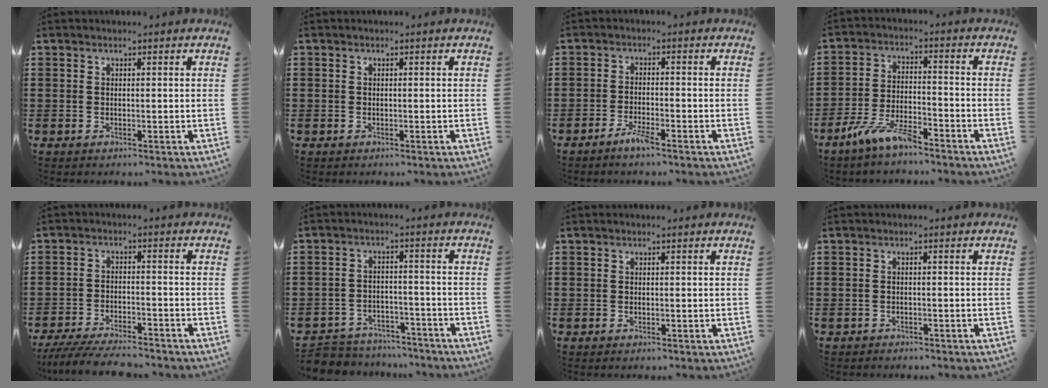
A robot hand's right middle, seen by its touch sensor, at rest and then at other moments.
{"total": 0.6, "force": [-0.3, 0.6, 0.0], "torque": [0.001, 0.005, -0.008]}
{"total": 2.9, "force": [-2.1, 0.1, 2.0], "torque": [-0.049, -0.004, -0.042]}
{"total": 7.0, "force": [-5.5, 1.3, 4.2], "torque": [-0.094, -0.008, -0.105]}
{"total": 5.6, "force": [-5.2, 0.7, 1.8], "torque": [-0.040, -0.005, -0.103]}
{"total": 4.9, "force": [-4.8, 1.0, -0.1], "torque": [-0.008, 0.011, -0.104]}
{"total": 0.0}
{"total": 1.1, "force": [-1.0, 0.4, -0.1], "torque": [0.000, 0.004, -0.023]}